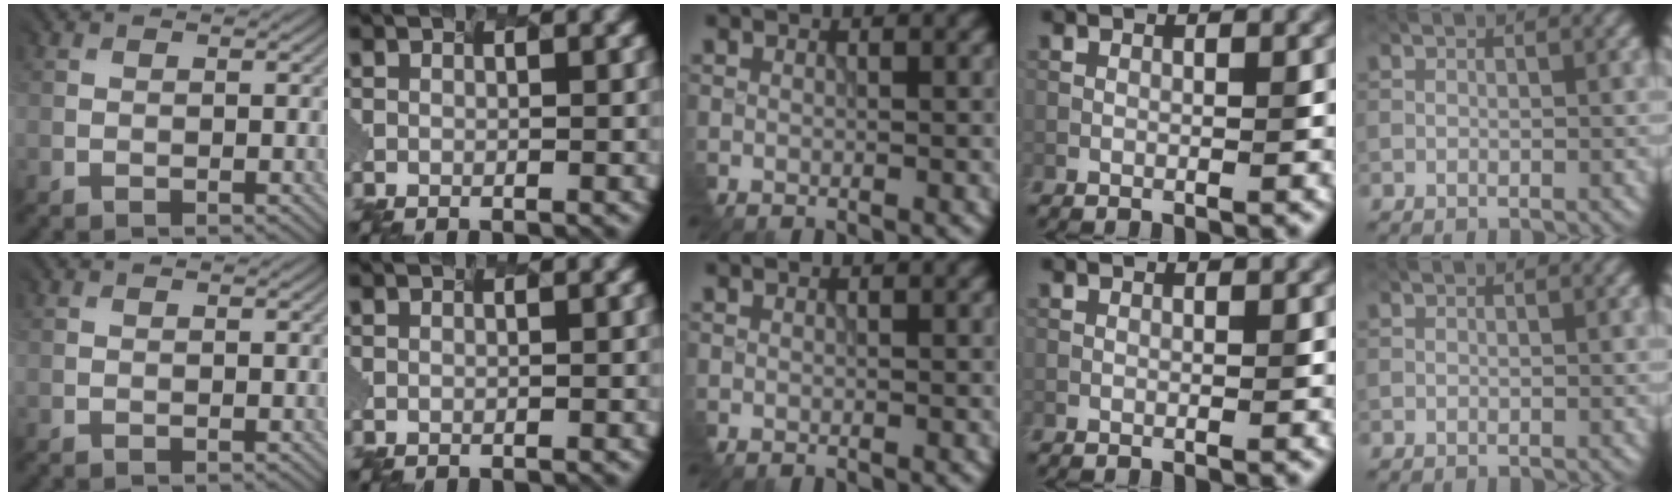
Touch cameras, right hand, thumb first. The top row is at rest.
{}